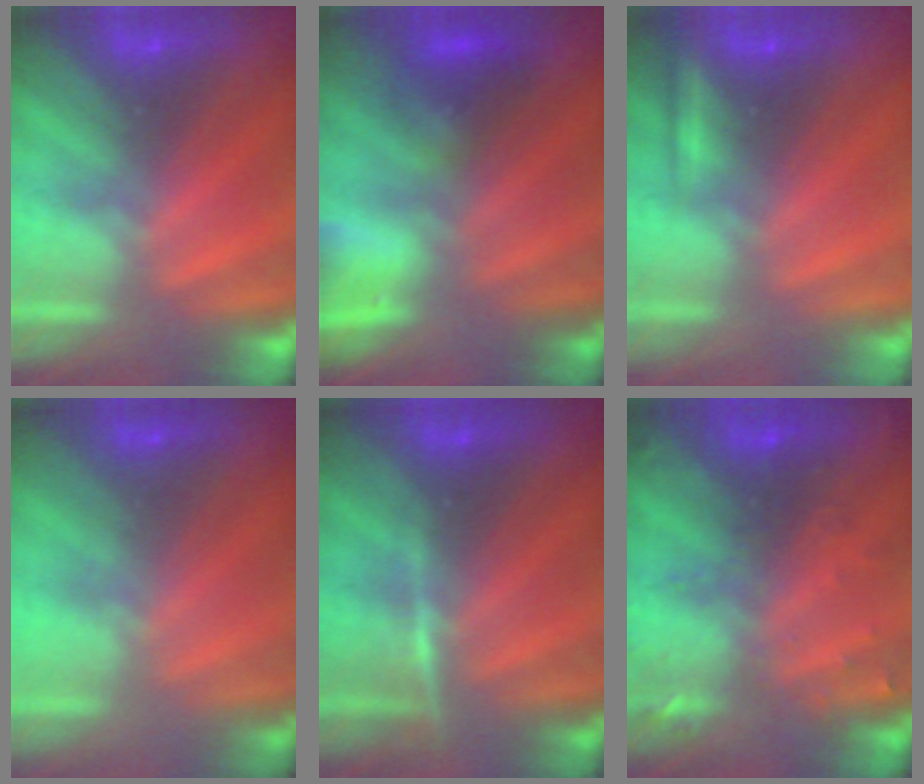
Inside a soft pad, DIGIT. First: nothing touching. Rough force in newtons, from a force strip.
{"total": 7.5}
{"total": 2.2}
{"total": 1.5}
{"total": 2.9}
{"total": 2.9}